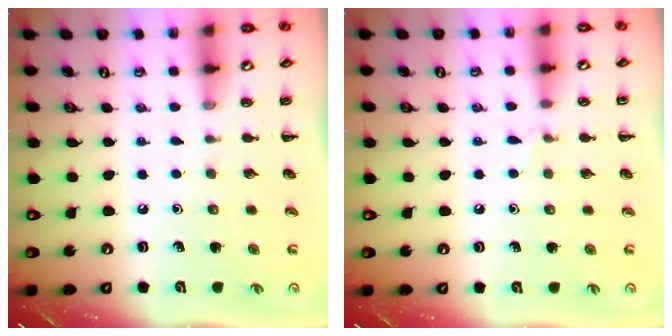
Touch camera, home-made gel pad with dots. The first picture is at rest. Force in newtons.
{"total": 3.5, "press": 3.3, "slide": 1.3}